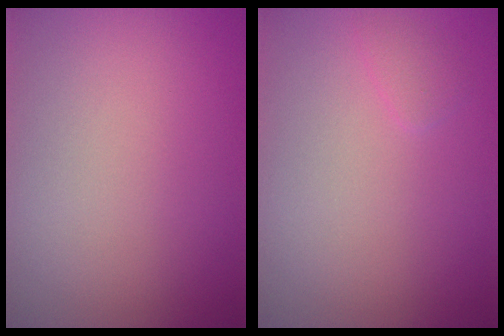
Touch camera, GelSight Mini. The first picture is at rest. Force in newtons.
{"total": 0.8, "press": 0.8, "slide": 0.1}